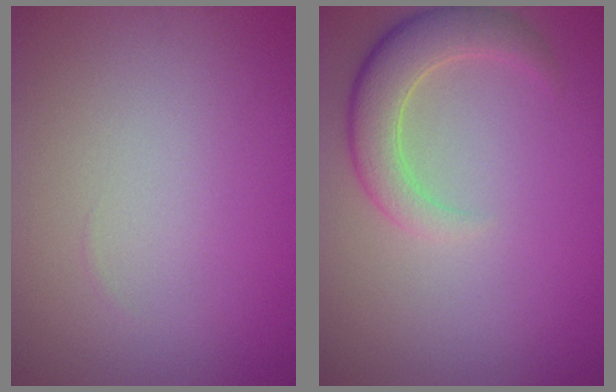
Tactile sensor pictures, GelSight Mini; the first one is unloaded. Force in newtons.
{"total": 4.4, "press": 4.3, "slide": 0.5}